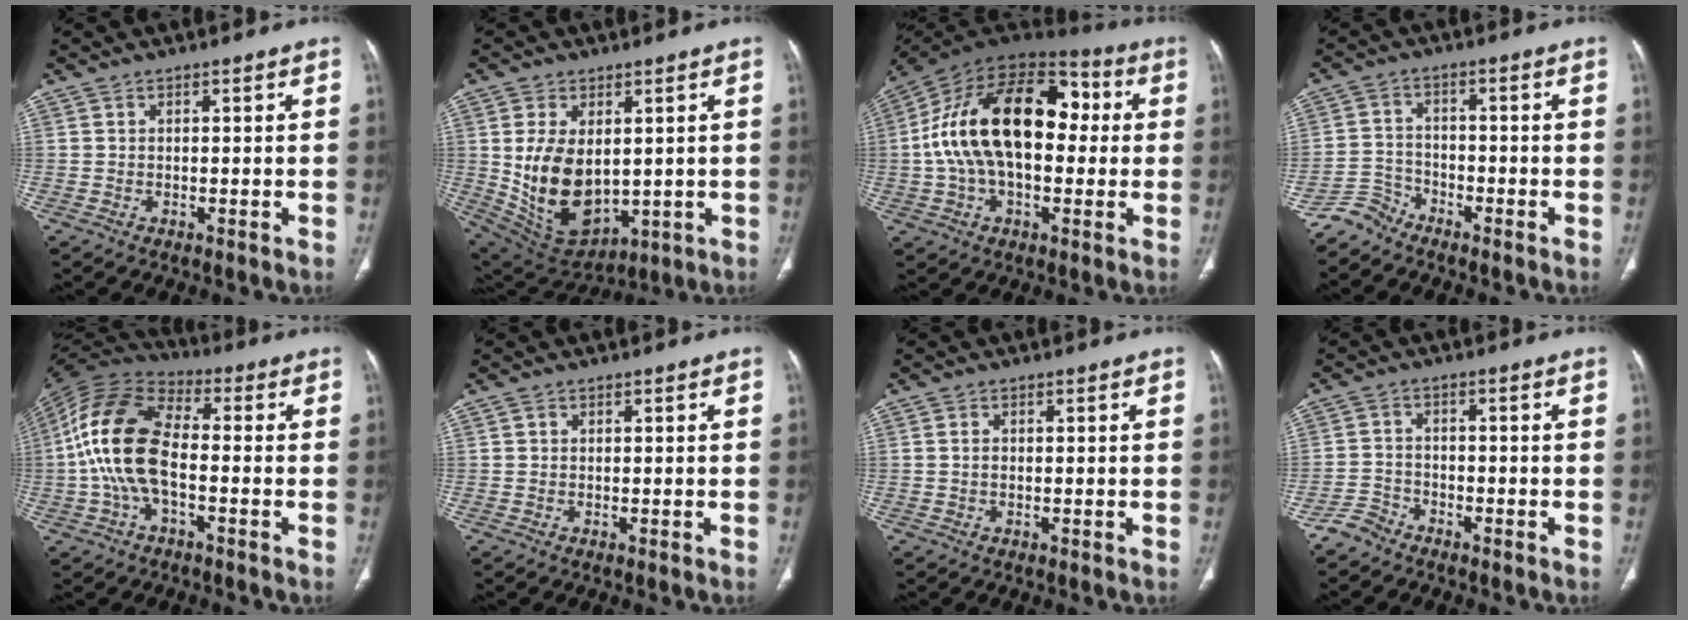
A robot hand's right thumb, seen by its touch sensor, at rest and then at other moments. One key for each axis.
{"total": 14.9, "fx": 1.0, "fy": 9.3, "fz": 11.6, "tx": -0.194, "ty": -0.016, "tz": 0.051}
{"total": 24.8, "fx": 2.1, "fy": 14.4, "fz": 20.1, "tx": -0.345, "ty": 0.040, "tz": 0.026}
{"total": 4.2, "fx": -3.9, "fy": 1.5, "fz": -0.4, "tx": 0.010, "ty": 0.019, "tz": -0.084}
{"total": 16.1, "fx": -1.6, "fy": 8.7, "fz": 13.4, "tx": -0.273, "ty": 0.034, "tz": -0.038}
{"total": 0.6, "fx": 0.3, "fy": 0.5, "fz": 0.1, "tx": 0.001, "ty": 0.000, "tz": 0.005}
{"total": 0.9, "fx": 0.1, "fy": 0.6, "fz": 0.6, "tx": -0.013, "ty": 0.003, "tz": 0.001}
{"total": 3.1, "fx": -2.8, "fy": 1.4, "fz": 0.0, "tx": 0.001, "ty": 0.006, "tz": -0.061}